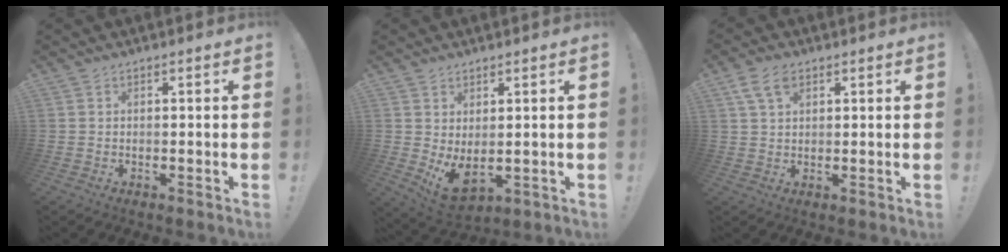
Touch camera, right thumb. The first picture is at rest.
{"total": 6.2, "force": [1.5, 3.1, 5.2], "torque": [-0.079, -0.030, 0.035]}
{"total": 6.0, "force": [3.1, 3.4, 3.8], "torque": [-0.072, -0.003, 0.060]}